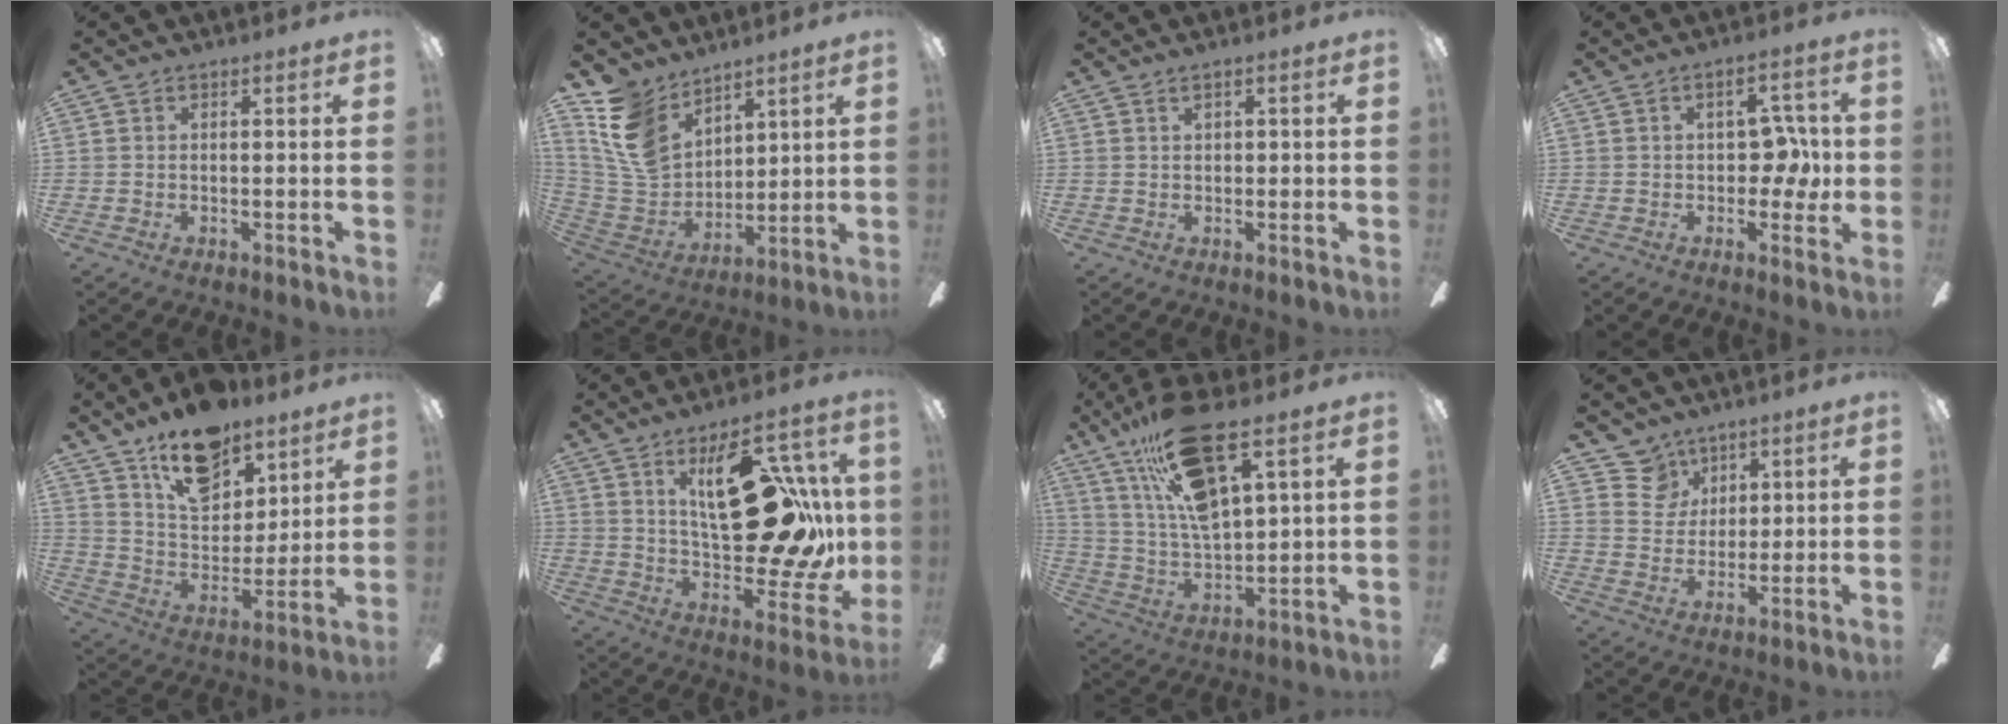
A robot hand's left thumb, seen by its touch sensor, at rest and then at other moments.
{"total": 13.7, "force": [8.8, 8.8, 5.8], "torque": [-0.156, -0.042, 0.179]}
{"total": 1.1, "force": [0.6, 0.4, 0.8], "torque": [-0.018, 0.003, 0.010]}
{"total": 8.4, "force": [0.5, 5.3, 6.5], "torque": [-0.088, 0.009, 0.007]}
{"total": 17.4, "force": [12.0, 9.6, 8.0], "torque": [-0.126, -0.072, 0.217]}
{"total": 28.4, "force": [7.6, 13.7, 23.7], "torque": [-0.320, -0.034, 0.135]}
{"total": 21.0, "force": [11.9, 7.1, 15.8], "torque": [-0.295, -0.046, 0.198]}
{"total": 7.6, "force": [4.9, 5.8, -0.1], "torque": [-0.014, -0.027, 0.096]}